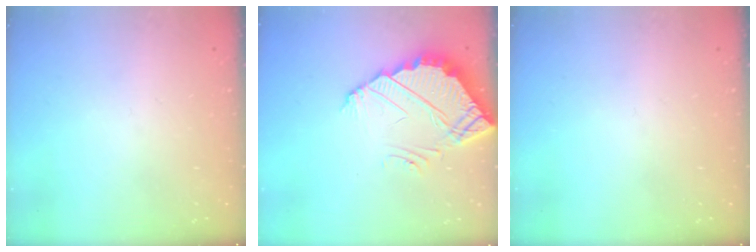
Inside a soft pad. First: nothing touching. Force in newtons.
{"total": 4.2, "press": 4.2, "slide": 0.6}
{"total": 0.0}